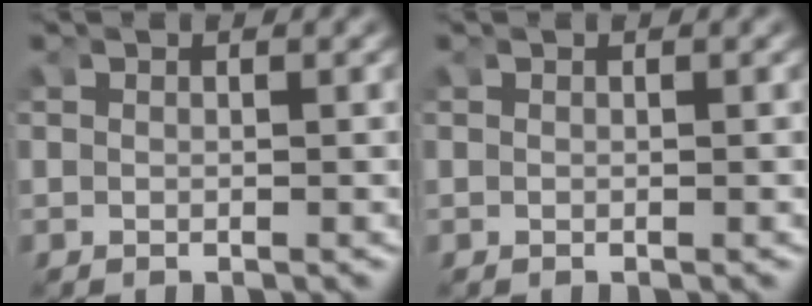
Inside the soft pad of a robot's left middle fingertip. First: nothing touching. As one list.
[{"total": 0.0}]